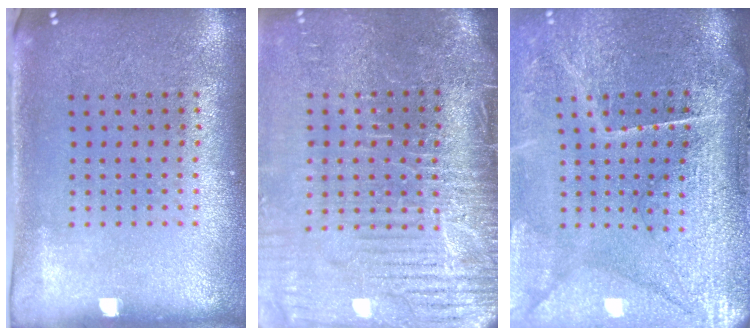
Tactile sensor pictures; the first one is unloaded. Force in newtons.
{"total": 4.7, "press": 4.1, "slide": 2.3}
{"total": 4.8, "press": 4.0, "slide": 2.7}